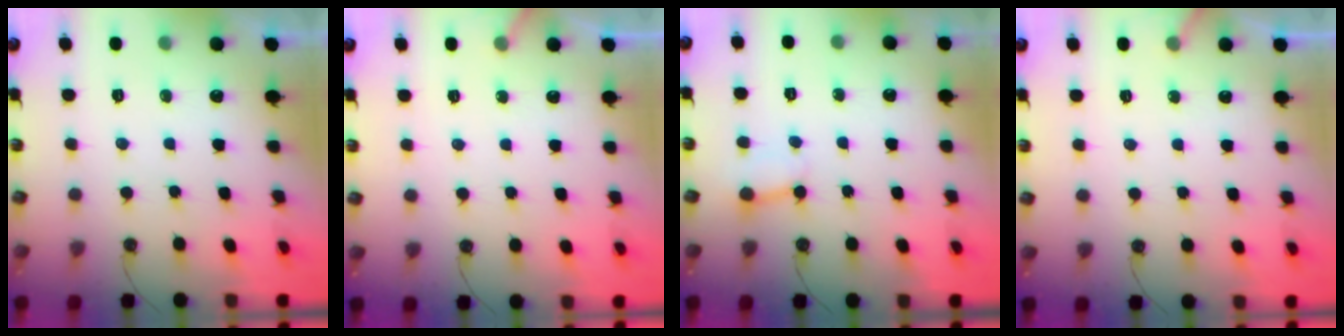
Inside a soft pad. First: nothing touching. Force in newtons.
{"total": 2.7, "press": 2.7, "slide": 0.2}
{"total": 2.9, "press": 2.9, "slide": 0.4}
{"total": 2.7, "press": 2.7, "slide": 0.2}